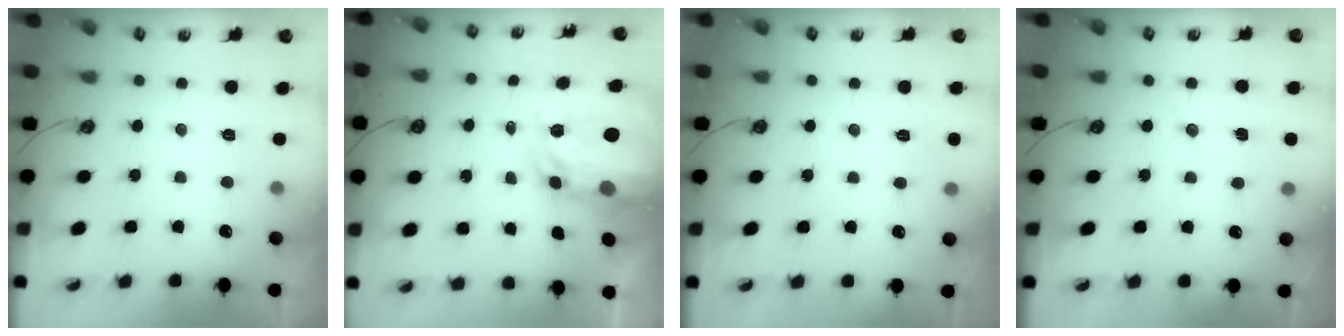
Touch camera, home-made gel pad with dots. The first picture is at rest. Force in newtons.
{"total": 7.8, "press": 7.7, "slide": 0.8}
{"total": 3.8, "press": 3.8, "slide": 0.5}
{"total": 4.0, "press": 3.9, "slide": 0.5}